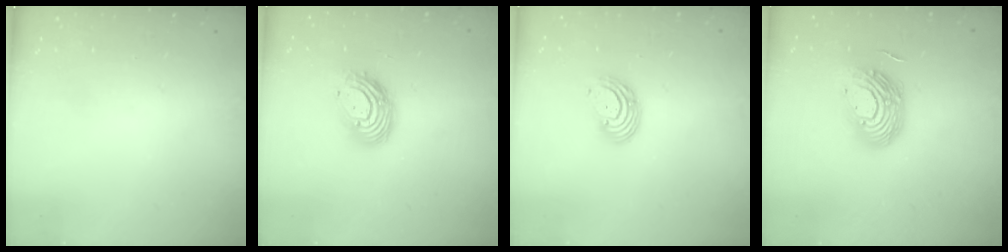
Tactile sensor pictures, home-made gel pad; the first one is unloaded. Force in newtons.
{"total": 12.1, "press": 12.0, "slide": 1.1}
{"total": 5.8, "press": 5.8, "slide": 0.7}
{"total": 14.0, "press": 13.9, "slide": 1.1}